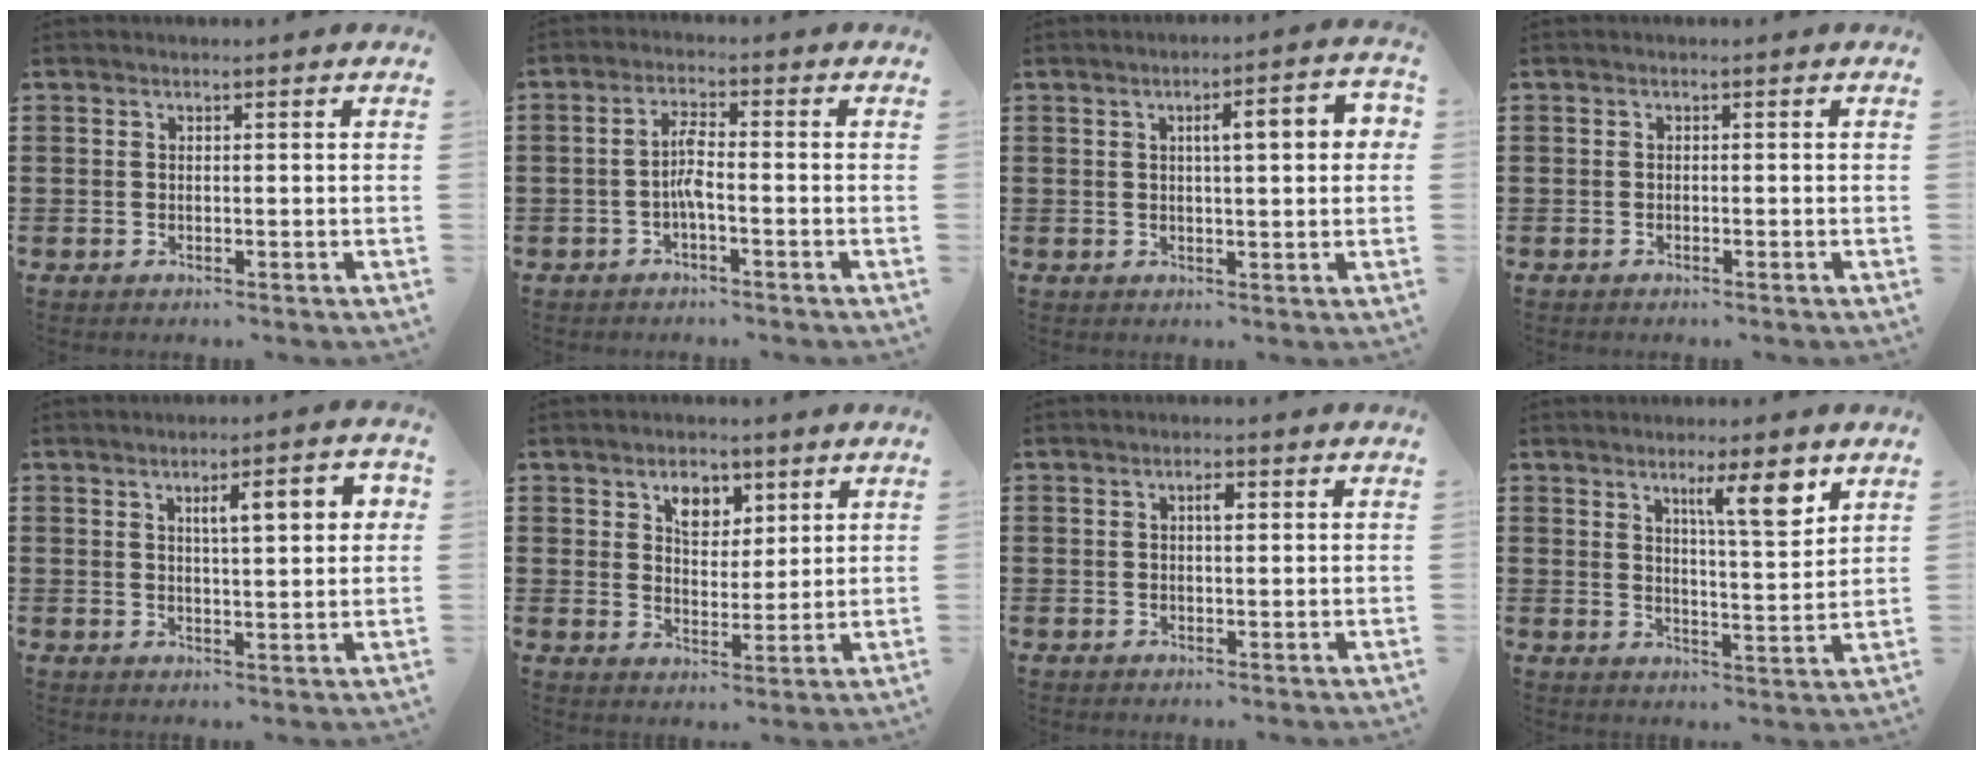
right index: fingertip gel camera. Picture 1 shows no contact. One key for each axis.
{"total": 3.6, "fx": -1.1, "fy": 0.6, "fz": 3.3, "tx": -0.070, "ty": 0.003, "tz": -0.025}
{"total": 5.3, "fx": 1.1, "fy": 1.0, "fz": 5.1, "tx": -0.081, "ty": 0.000, "tz": 0.010}
{"total": 0.6, "fx": -0.6, "fy": 0.2, "fz": 0.0, "tx": 0.000, "ty": 0.002, "tz": -0.013}
{"total": 6.1, "fx": 1.9, "fy": 1.5, "fz": 5.5, "tx": -0.086, "ty": -0.002, "tz": 0.024}
{"total": 4.9, "fx": 2.8, "fy": 3.1, "fz": 2.6, "tx": -0.047, "ty": 0.007, "tz": 0.047}
{"total": 1.7, "fx": 0.4, "fy": 0.6, "fz": 1.6, "tx": -0.024, "ty": 0.002, "tz": 0.003}
{"total": 7.4, "fx": 4.3, "fy": 1.2, "fz": 5.9, "tx": -0.093, "ty": -0.010, "tz": 0.065}